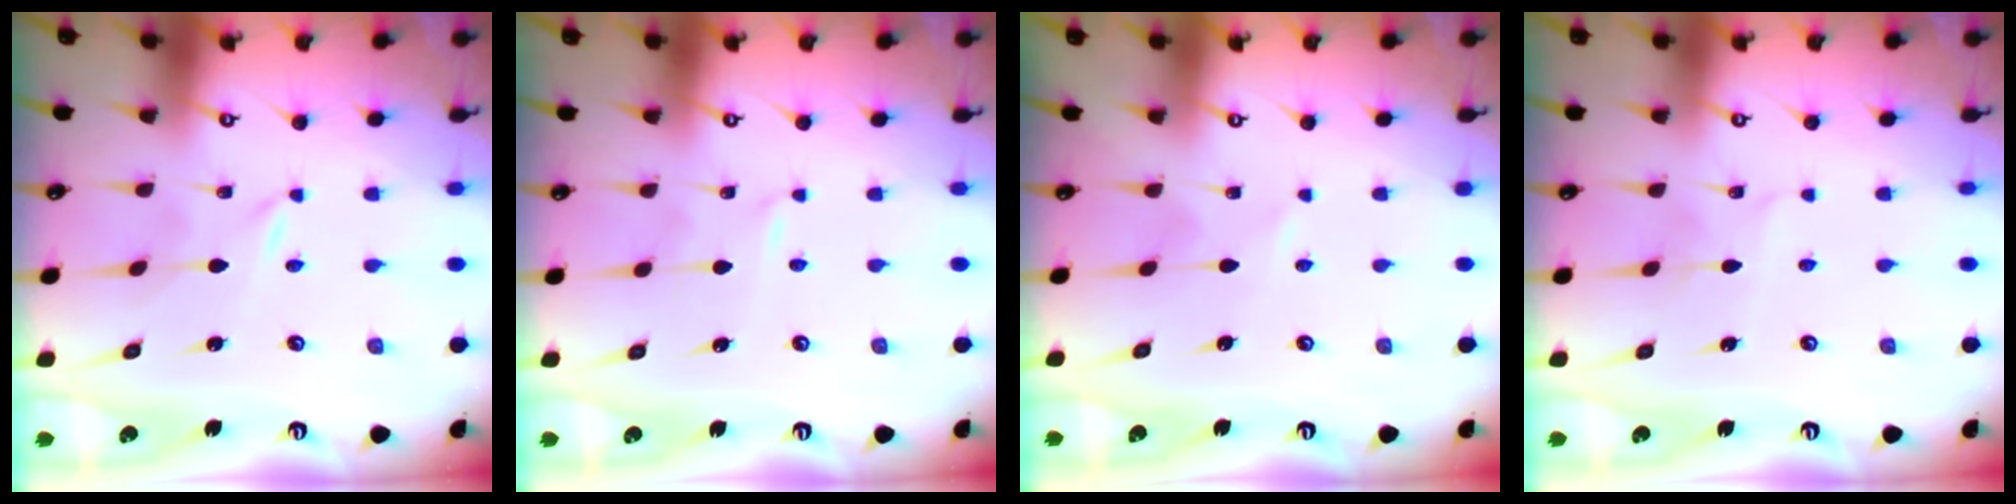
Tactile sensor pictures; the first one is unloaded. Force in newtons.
{"total": 0.0}
{"total": 1.6, "press": 1.6, "slide": 0.2}
{"total": 5.1, "press": 5.1, "slide": 0.4}